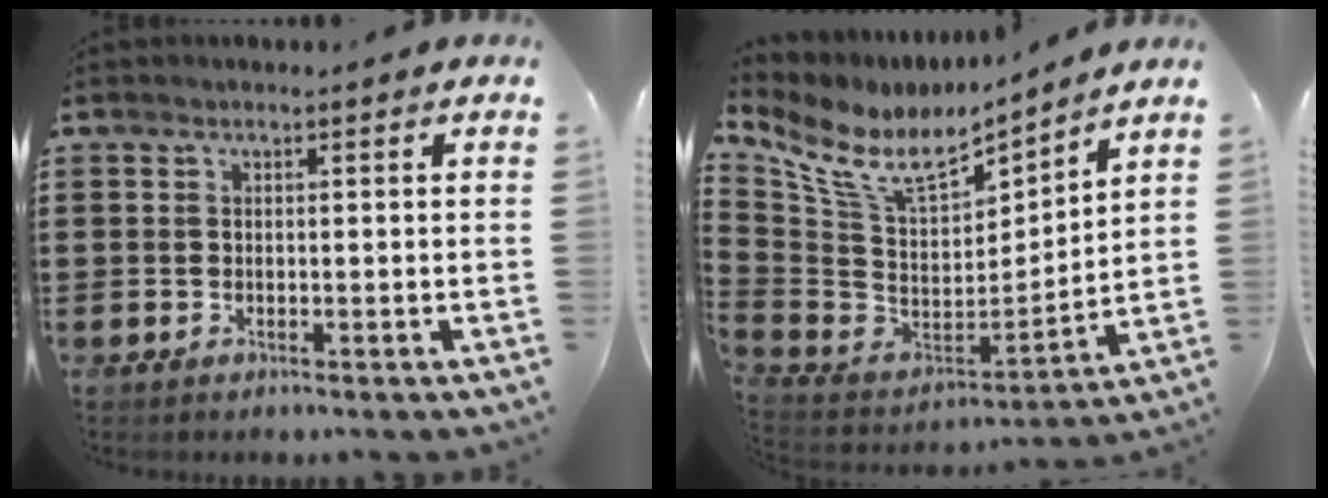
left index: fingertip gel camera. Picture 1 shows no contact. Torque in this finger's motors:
{"motor_torque": [2.14, 0.00, 0.42, 0.10]}